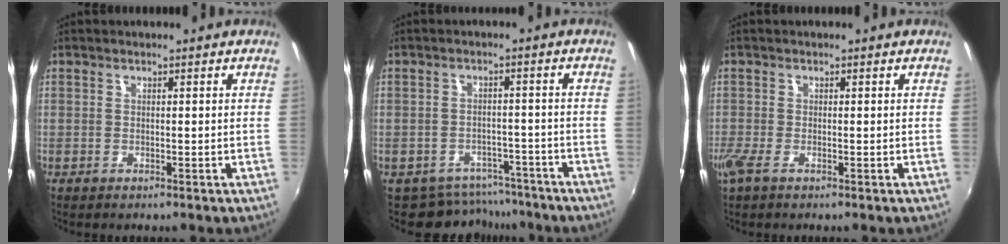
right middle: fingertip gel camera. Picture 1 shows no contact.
{"total": 8.0, "force": [-6.7, 4.2, 0.7], "torque": [-0.017, 0.012, -0.084]}
{"total": 2.2, "force": [-1.3, 0.6, 1.7], "torque": [-0.037, -0.010, -0.024]}